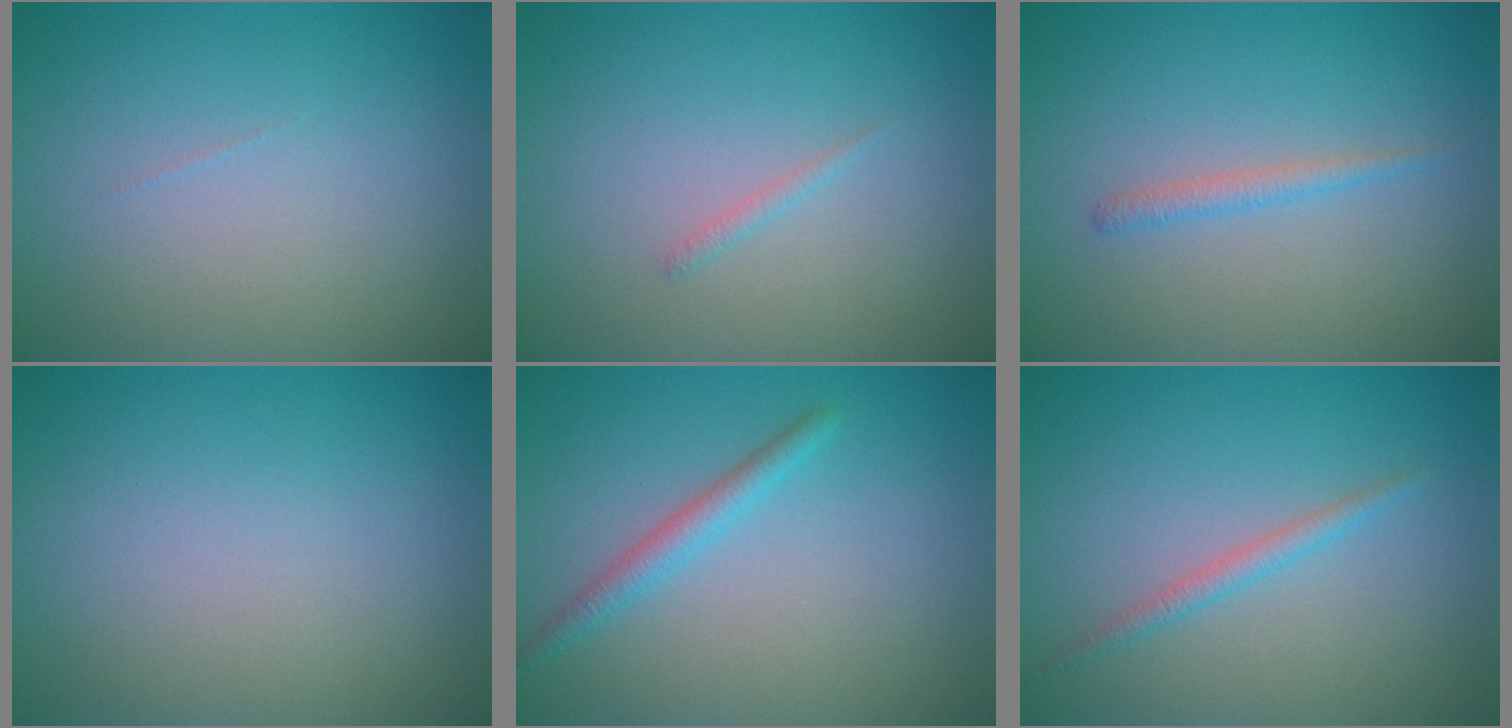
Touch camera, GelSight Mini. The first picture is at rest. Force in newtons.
{"total": 0.6, "press": 0.6, "slide": 0.1}
{"total": 1.2, "press": 1.2, "slide": 0.0}
{"total": 0.0}
{"total": 1.9, "press": 1.9, "slide": 0.2}
{"total": 1.3, "press": 1.3, "slide": 0.0}